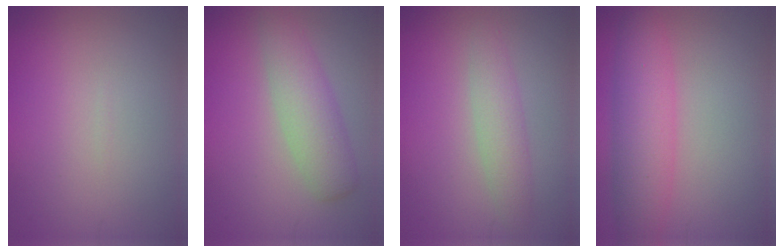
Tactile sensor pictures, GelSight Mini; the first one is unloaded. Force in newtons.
{"total": 4.1, "press": 4.1, "slide": 0.1}
{"total": 2.8, "press": 2.8, "slide": 0.1}
{"total": 5.6, "press": 5.6, "slide": 0.1}